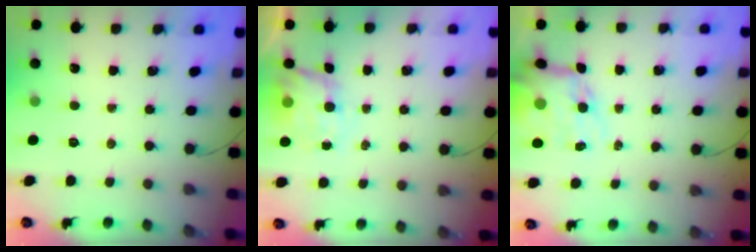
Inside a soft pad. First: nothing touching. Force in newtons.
{"total": 5.5, "press": 5.4, "slide": 1.2}
{"total": 12.8, "press": 12.3, "slide": 3.4}